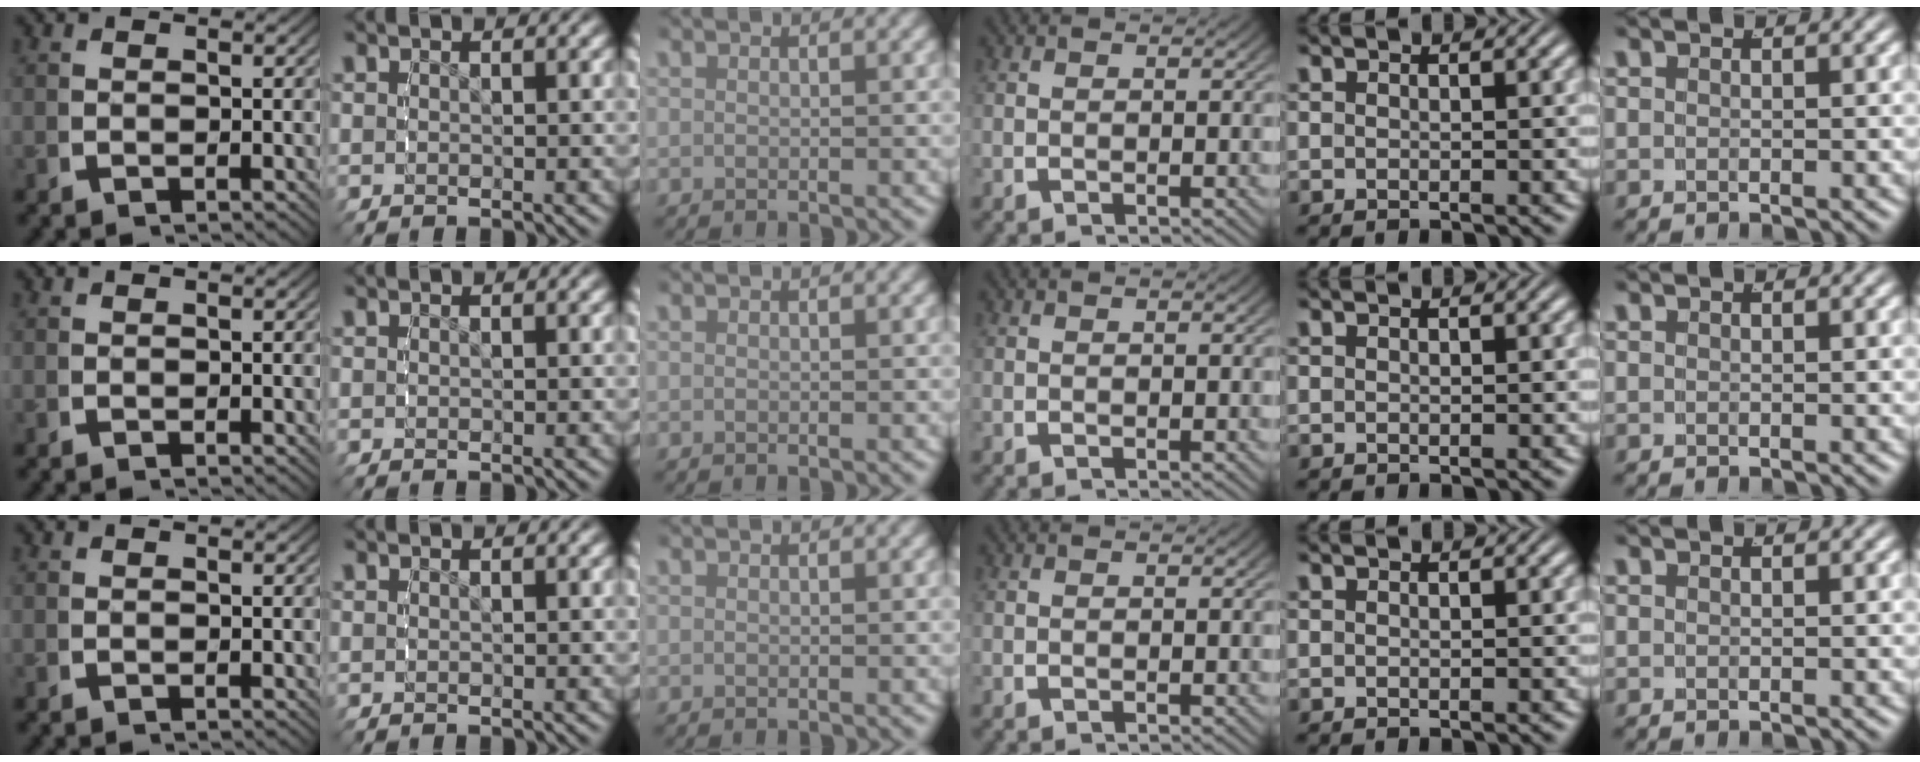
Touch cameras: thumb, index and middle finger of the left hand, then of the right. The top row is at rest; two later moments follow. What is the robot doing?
{"motion": "reach", "object": "jewelry box"}